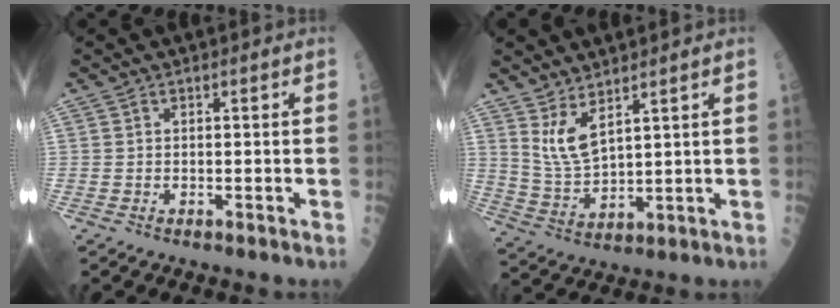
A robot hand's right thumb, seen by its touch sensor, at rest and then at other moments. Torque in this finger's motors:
{"motor_torque": [-0.01, 0.09, 0.25, 0.00, 0.00]}